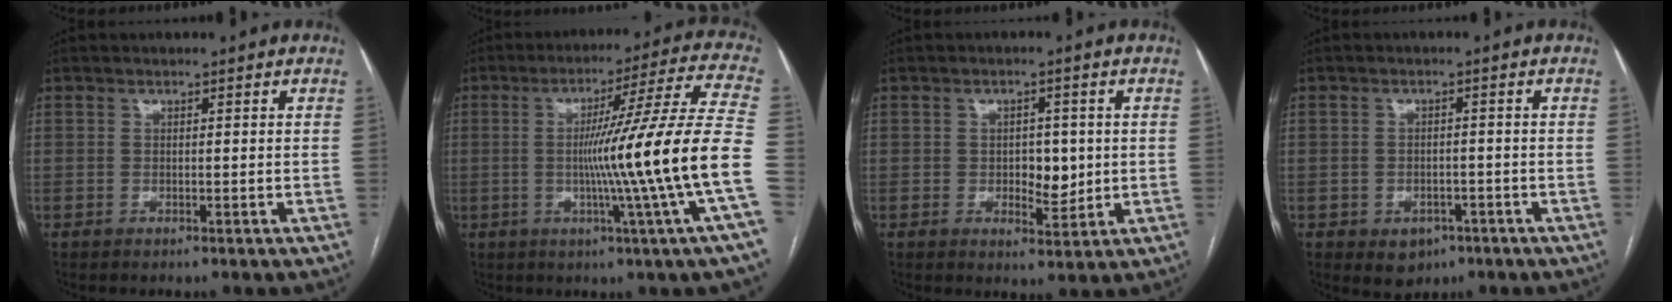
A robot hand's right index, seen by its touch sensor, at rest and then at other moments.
{"total": 20.0, "force": [-3.2, -3.6, 19.4], "torque": [-0.248, -0.005, -0.065]}
{"total": 4.5, "force": [-0.1, 2.5, 3.7], "torque": [-0.047, 0.000, 0.005]}
{"total": 4.2, "force": [-2.2, 3.2, 1.7], "torque": [-0.018, 0.004, -0.018]}